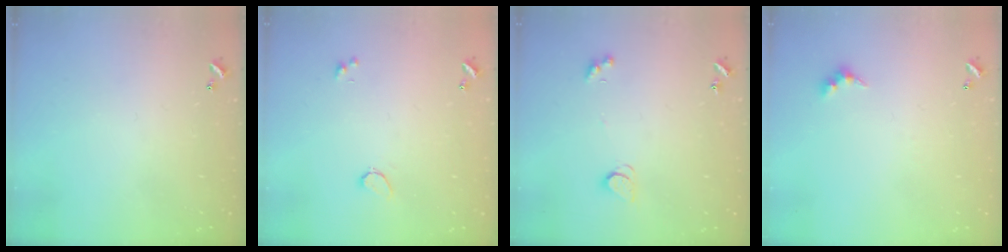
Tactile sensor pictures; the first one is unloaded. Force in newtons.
{"total": 0.8, "press": 0.7, "slide": 0.4}
{"total": 2.6, "press": 2.6, "slide": 0.5}
{"total": 2.4, "press": 2.4, "slide": 0.5}